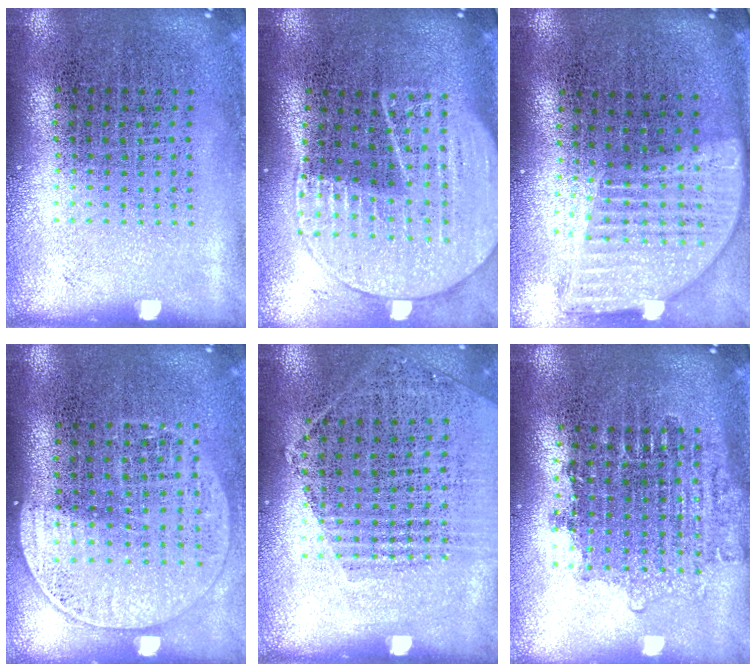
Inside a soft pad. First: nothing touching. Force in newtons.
{"total": 2.0, "press": 1.8, "slide": 0.8}
{"total": 1.9, "press": 1.5, "slide": 1.2}
{"total": 1.5, "press": 1.3, "slide": 0.7}
{"total": 1.2, "press": 1.1, "slide": 0.5}
{"total": 1.6, "press": 1.3, "slide": 0.8}